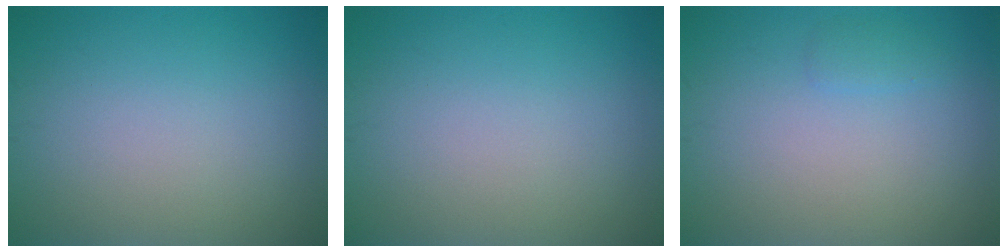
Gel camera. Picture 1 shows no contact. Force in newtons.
{"total": 0.0}
{"total": 0.8, "press": 0.8, "slide": 0.1}